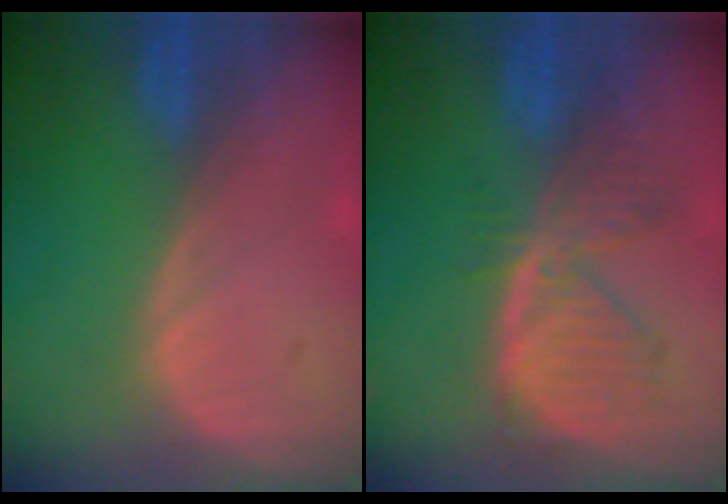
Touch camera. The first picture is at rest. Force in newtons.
{"total": 7.6, "press": 6.7, "slide": 3.7}